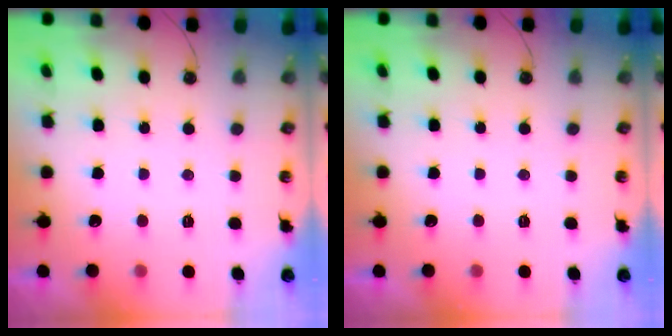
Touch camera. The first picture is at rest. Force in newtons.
{"total": 0.0}